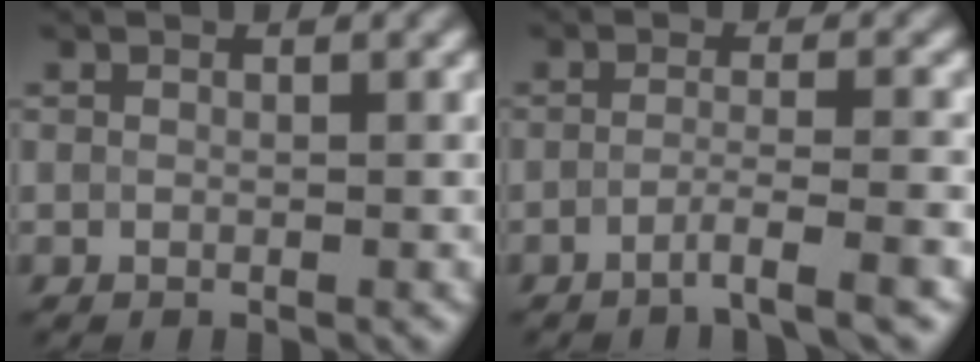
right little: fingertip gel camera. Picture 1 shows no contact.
{"total": 3.3, "force": [-2.0, 0.3, 2.7], "torque": [-0.031, 0.007, -0.049]}